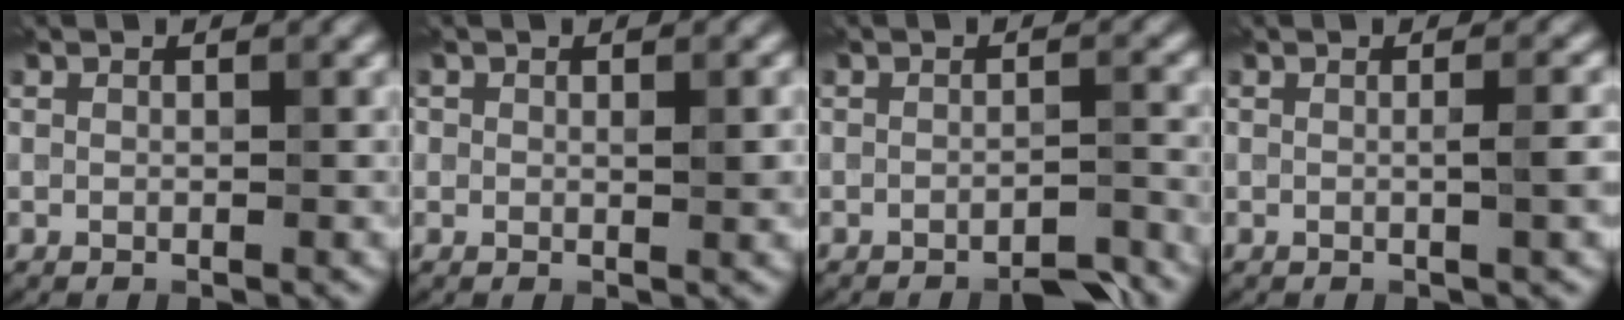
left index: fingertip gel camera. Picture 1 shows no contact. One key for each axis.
{"total": 1.0, "fx": 0.3, "fy": 0.6, "fz": 0.8, "tx": -0.010, "ty": -0.003, "tz": 0.006}
{"total": 2.4, "fx": -1.9, "fy": 0.5, "fz": 1.4, "tx": -0.013, "ty": 0.004, "tz": -0.033}
{"total": 2.1, "fx": 0.0, "fy": 0.6, "fz": 2.0, "tx": -0.022, "ty": 0.000, "tz": -0.004}